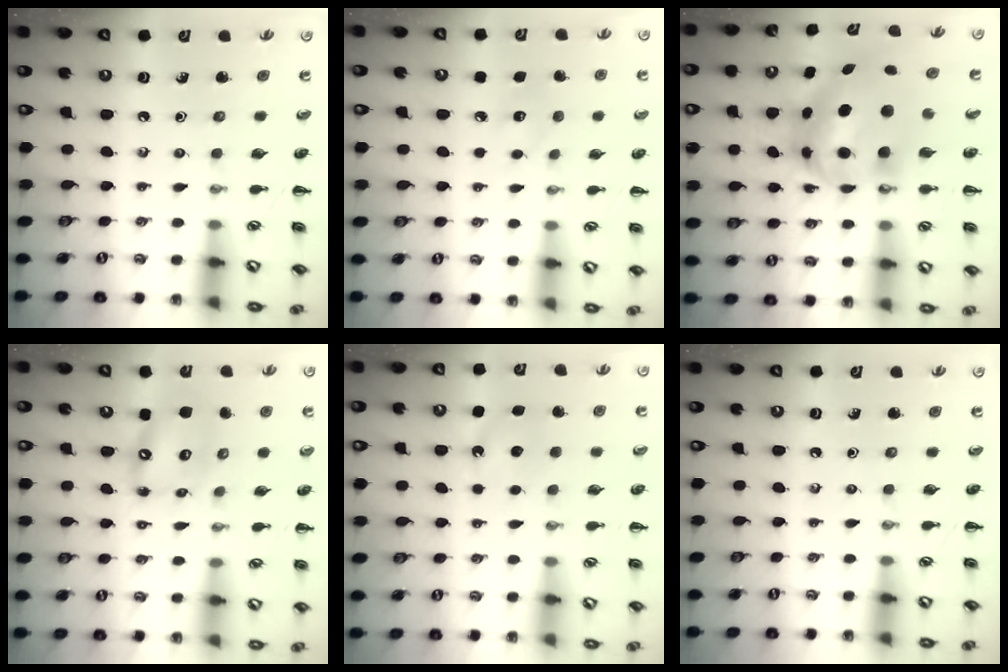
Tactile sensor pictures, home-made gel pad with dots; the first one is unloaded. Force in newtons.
{"total": 6.1, "press": 5.9, "slide": 1.6}
{"total": 8.4, "press": 8.2, "slide": 1.8}
{"total": 12.2, "press": 11.6, "slide": 3.5}
{"total": 5.2, "press": 5.0, "slide": 1.6}
{"total": 0.0}